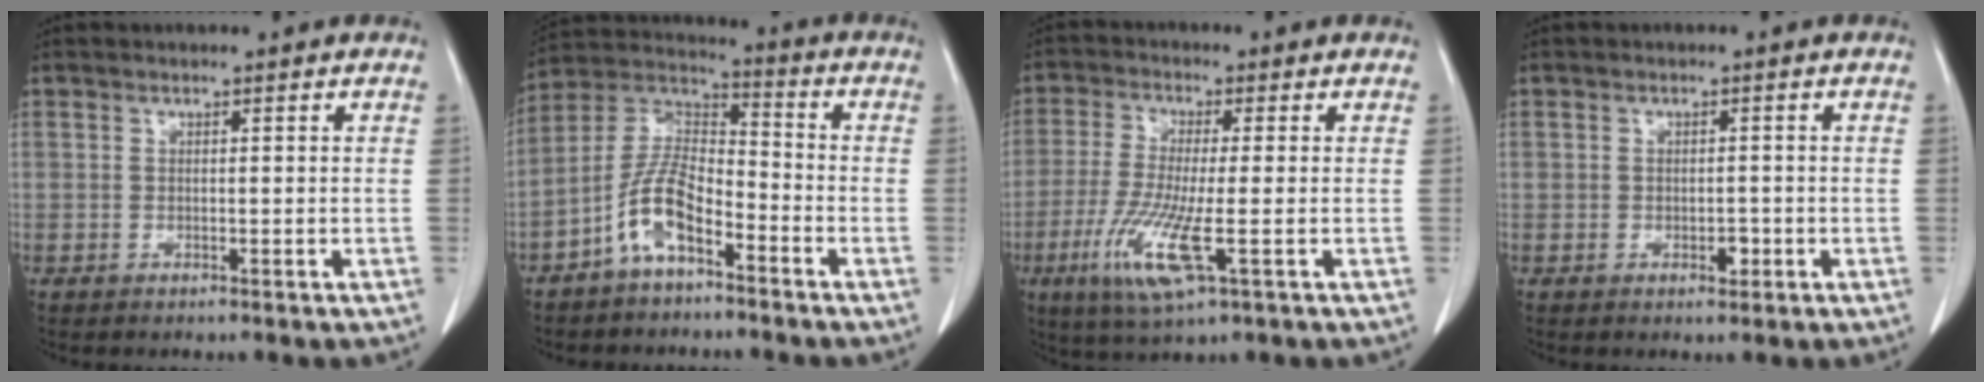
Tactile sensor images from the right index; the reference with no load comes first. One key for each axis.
{"total": 9.3, "fx": -5.1, "fy": 3.5, "fz": 6.9, "tx": -0.153, "ty": 0.018, "tz": -0.103}
{"total": 9.8, "fx": -3.4, "fy": 0.9, "fz": 9.1, "tx": -0.191, "ty": -0.029, "tz": -0.067}
{"total": 1.9, "fx": -0.6, "fy": 1.1, "fz": 1.4, "tx": -0.021, "ty": 0.004, "tz": -0.004}